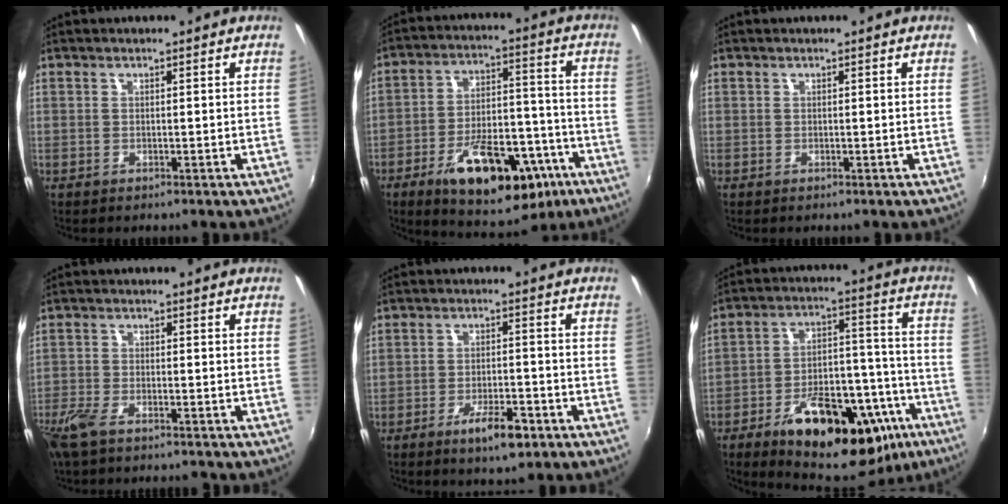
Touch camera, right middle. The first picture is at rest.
{"total": 20.0, "force": [-11.0, 8.9, 14.2], "torque": [-0.233, 0.008, -0.149]}
{"total": 0.0}
{"total": 6.8, "force": [-5.2, 2.3, 3.8], "torque": [-0.102, -0.019, -0.104]}
{"total": 6.2, "force": [-3.7, 1.8, 4.6], "torque": [-0.093, -0.005, -0.055]}
{"total": 24.9, "force": [-14.6, 11.5, 16.6], "torque": [-0.259, 0.016, -0.192]}